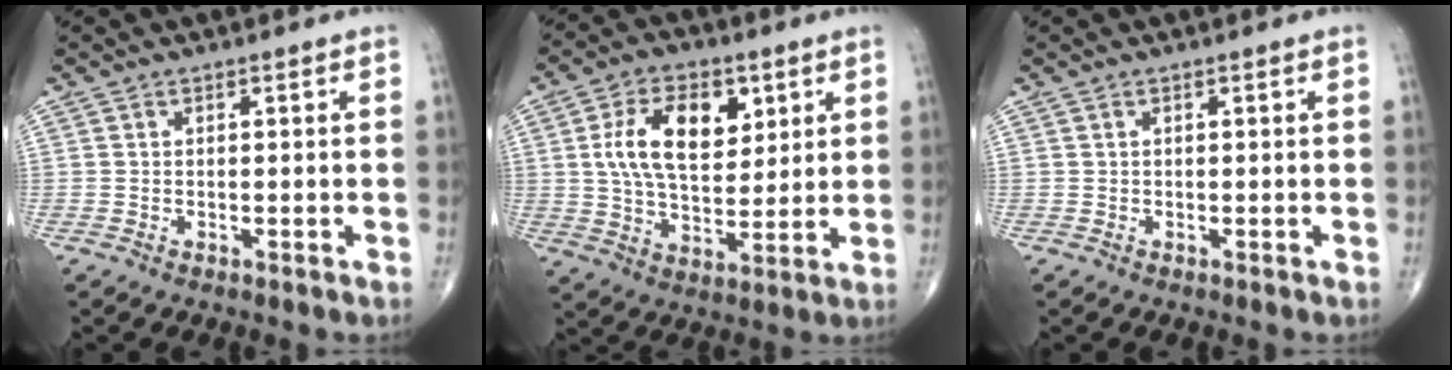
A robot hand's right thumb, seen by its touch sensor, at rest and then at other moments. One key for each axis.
{"total": 14.6, "fx": 4.3, "fy": 8.6, "fz": 11.0, "tx": -0.165, "ty": -0.013, "tz": 0.078}
{"total": 0.0}